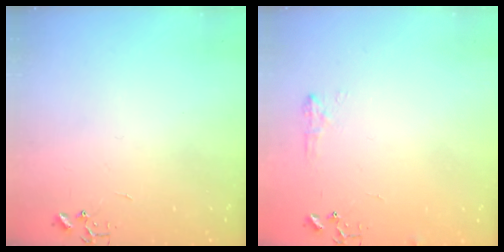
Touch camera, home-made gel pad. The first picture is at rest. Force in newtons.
{"total": 6.4, "press": 6.3, "slide": 0.8}